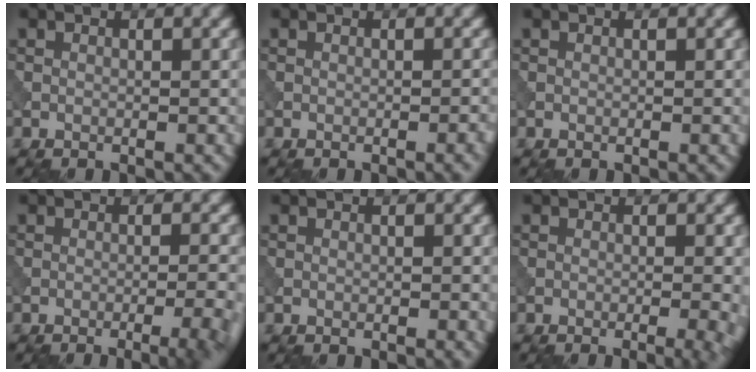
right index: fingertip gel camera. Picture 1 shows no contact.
{"total": 1.2, "force": [-0.5, 0.3, 1.1], "torque": [-0.010, 0.002, -0.009]}
{"total": 0.0}
{"total": 6.7, "force": [-3.2, 2.4, 5.4], "torque": [-0.045, 0.010, -0.035]}
{"total": 0.0}
{"total": 4.1, "force": [-1.1, 1.4, 3.7], "torque": [-0.031, 0.001, -0.013]}